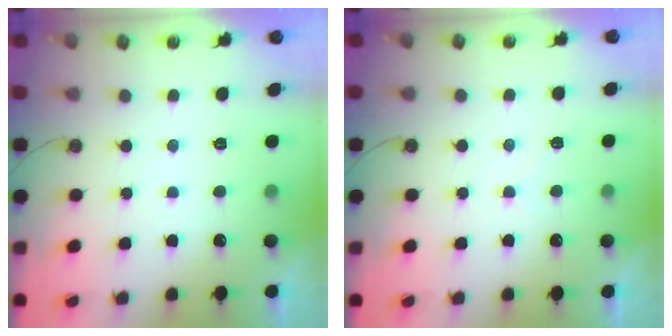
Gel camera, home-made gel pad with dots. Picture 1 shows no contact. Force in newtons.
{"total": 4.6, "press": 4.6, "slide": 0.5}